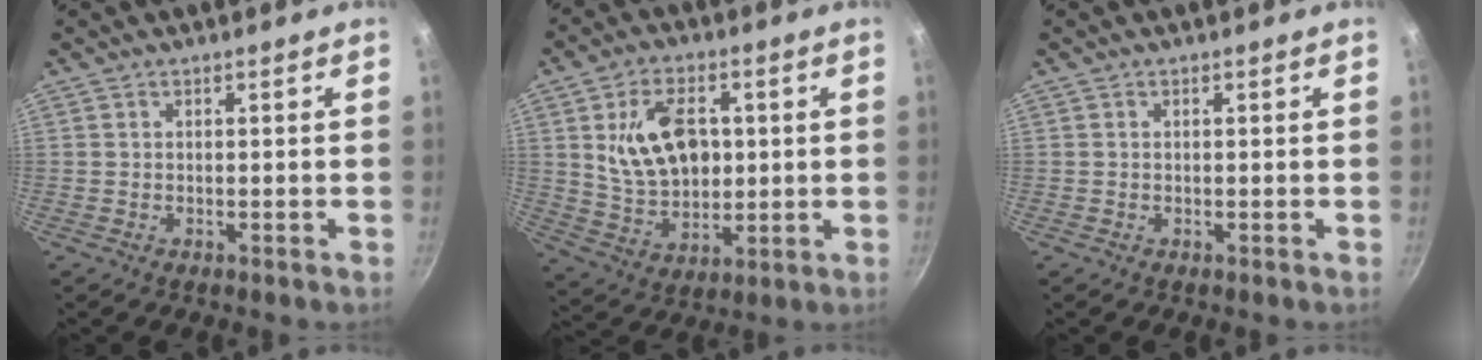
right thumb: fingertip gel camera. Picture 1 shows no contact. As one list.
[{"total": 14.5, "force": [2.6, 9.5, 10.6], "torque": [-0.156, -0.011, 0.053]}, {"total": 0.0}]